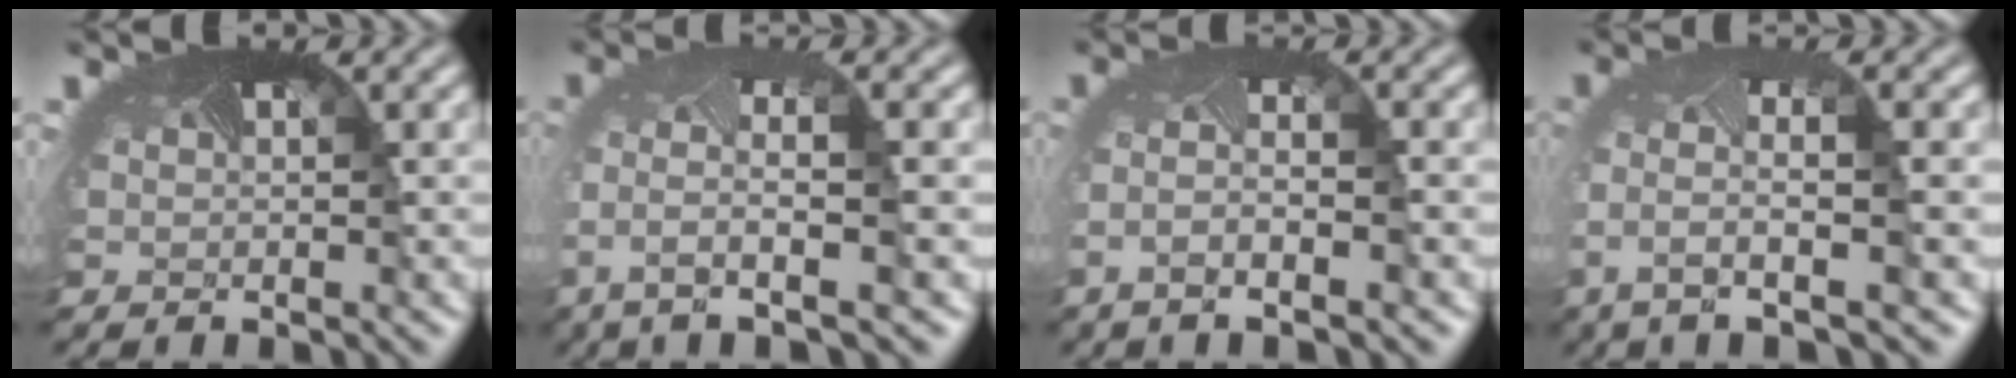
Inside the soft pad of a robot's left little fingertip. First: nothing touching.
{"total": 4.3, "force": [-1.8, 1.1, 3.8], "torque": [-0.107, -0.010, -0.037]}
{"total": 2.9, "force": [-1.7, 0.3, 2.4], "torque": [-0.065, -0.011, -0.036]}
{"total": 3.9, "force": [-1.5, 0.9, 3.5], "torque": [-0.101, -0.009, -0.030]}